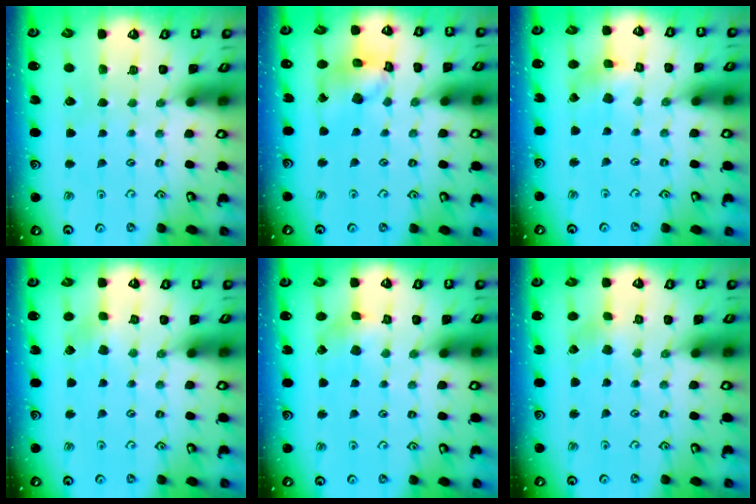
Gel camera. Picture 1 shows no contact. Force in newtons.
{"total": 12.2, "press": 12.1, "slide": 1.5}
{"total": 3.1, "press": 3.1, "slide": 0.5}
{"total": 2.9, "press": 2.9, "slide": 0.3}
{"total": 2.5, "press": 2.5, "slide": 0.3}
{"total": 0.9, "press": 0.9, "slide": 0.2}